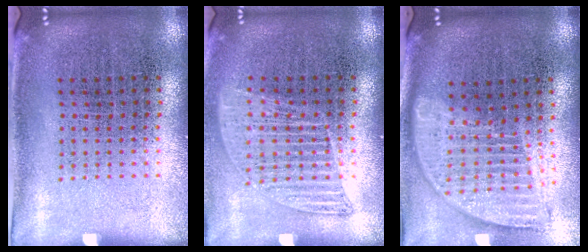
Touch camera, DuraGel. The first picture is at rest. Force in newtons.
{"total": 1.2, "press": 1.1, "slide": 0.5}
{"total": 1.8, "press": 1.5, "slide": 0.9}